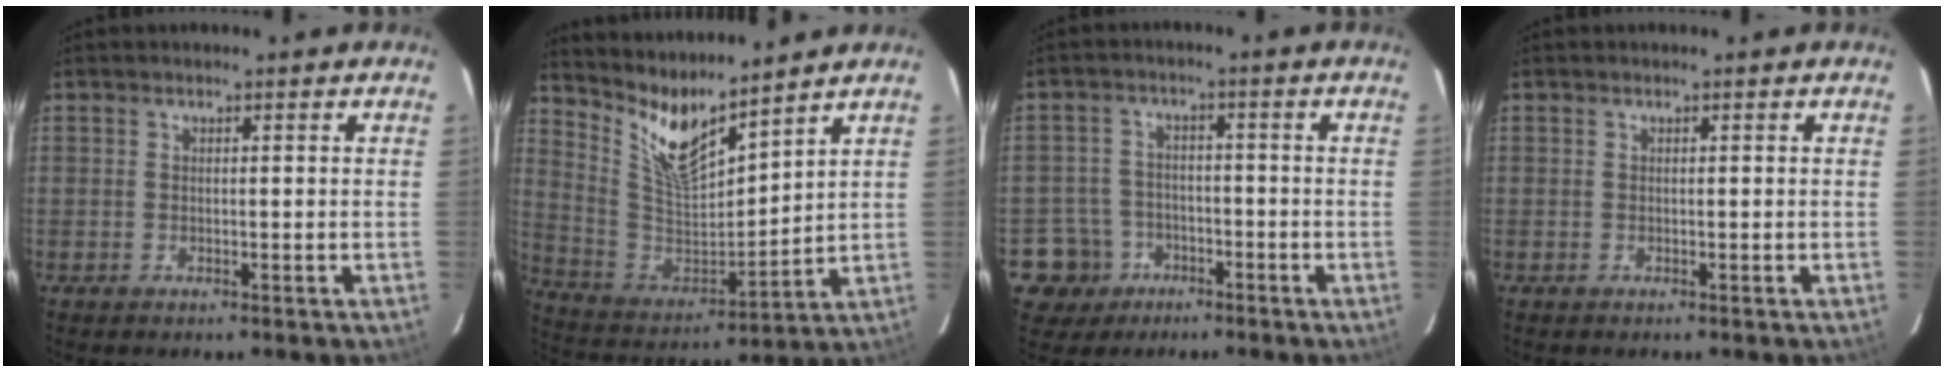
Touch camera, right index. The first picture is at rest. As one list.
[{"total": 11.9, "force": [9.8, 1.8, 6.4], "torque": [-0.129, -0.025, 0.198]}, {"total": 7.1, "force": [-3.4, 6.2, 0.4], "torque": [-0.029, 0.026, -0.054]}, {"total": 0.0}]